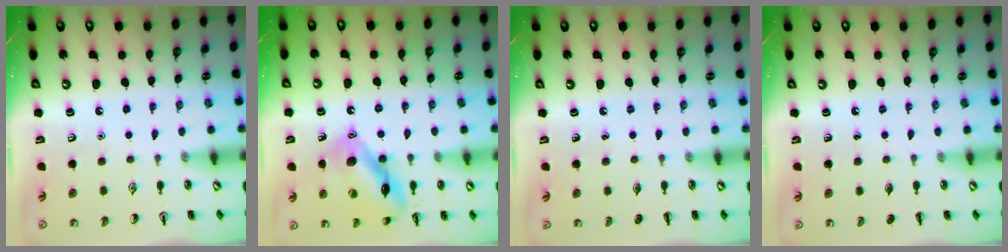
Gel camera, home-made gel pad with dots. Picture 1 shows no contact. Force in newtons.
{"total": 14.2, "press": 14.1, "slide": 1.6}
{"total": 0.0}
{"total": 0.0}